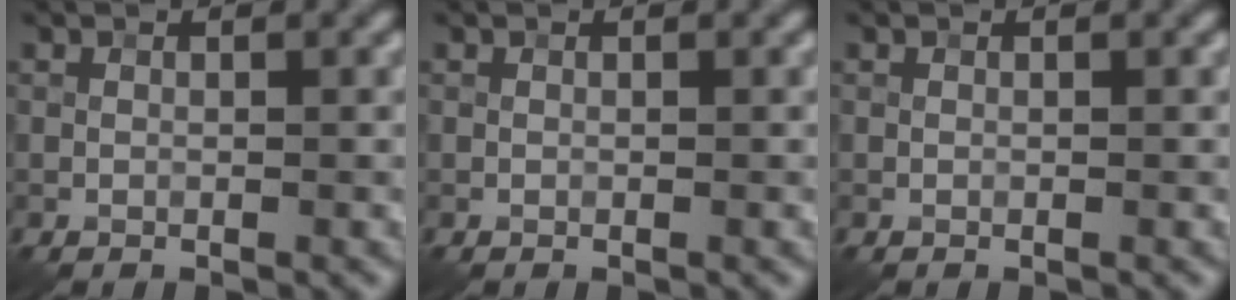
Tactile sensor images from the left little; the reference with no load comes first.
{"total": 0.0}
{"total": 0.0}